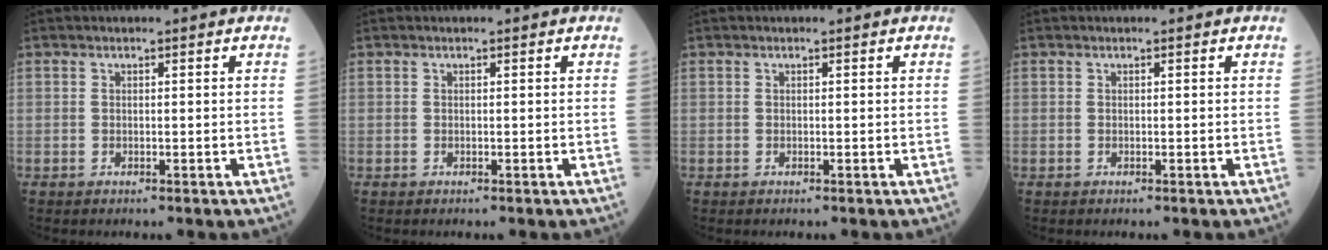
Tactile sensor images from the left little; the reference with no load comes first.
{"total": 0.0}
{"total": 0.0}
{"total": 0.0}